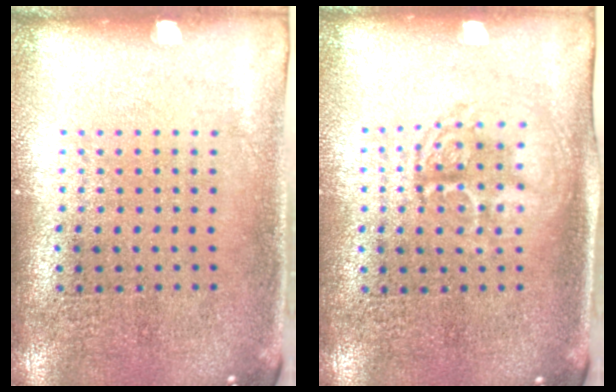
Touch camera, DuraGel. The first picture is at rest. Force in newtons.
{"total": 1.4, "press": 1.3, "slide": 0.5}